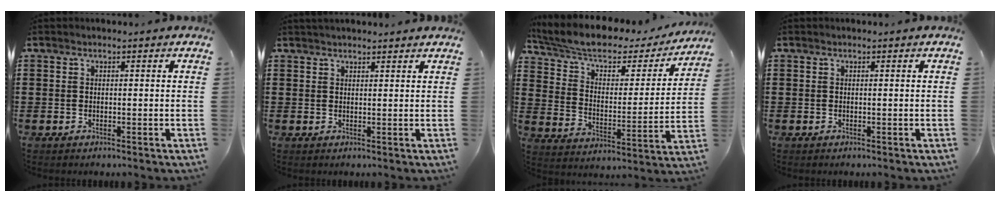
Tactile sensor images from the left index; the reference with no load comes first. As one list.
[{"total": 1.5, "force": [1.5, 0.4, 0.1], "torque": [-0.004, 0.003, 0.029]}, {"total": 6.5, "force": [4.9, 2.4, 3.4], "torque": [-0.089, -0.030, 0.082]}, {"total": 0.0}]